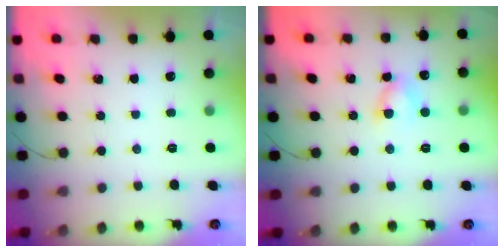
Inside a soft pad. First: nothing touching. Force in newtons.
{"total": 4.7, "press": 4.6, "slide": 0.5}